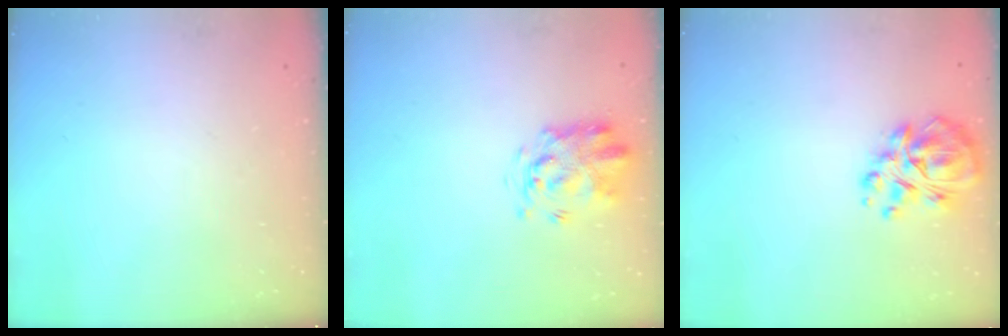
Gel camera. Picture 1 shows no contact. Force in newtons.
{"total": 3.4, "press": 3.3, "slide": 0.7}
{"total": 12.1, "press": 11.5, "slide": 3.7}